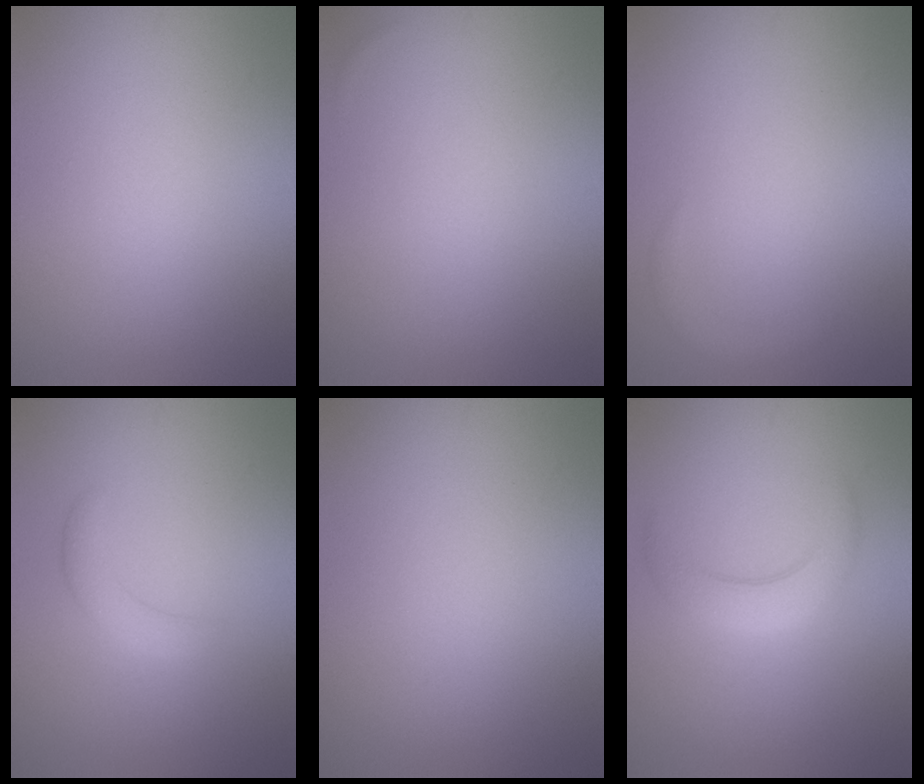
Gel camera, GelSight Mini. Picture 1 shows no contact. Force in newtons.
{"total": 0.0}
{"total": 1.2, "press": 1.2, "slide": 0.2}
{"total": 2.0, "press": 1.9, "slide": 0.2}
{"total": 0.0}
{"total": 2.9, "press": 2.9, "slide": 0.1}